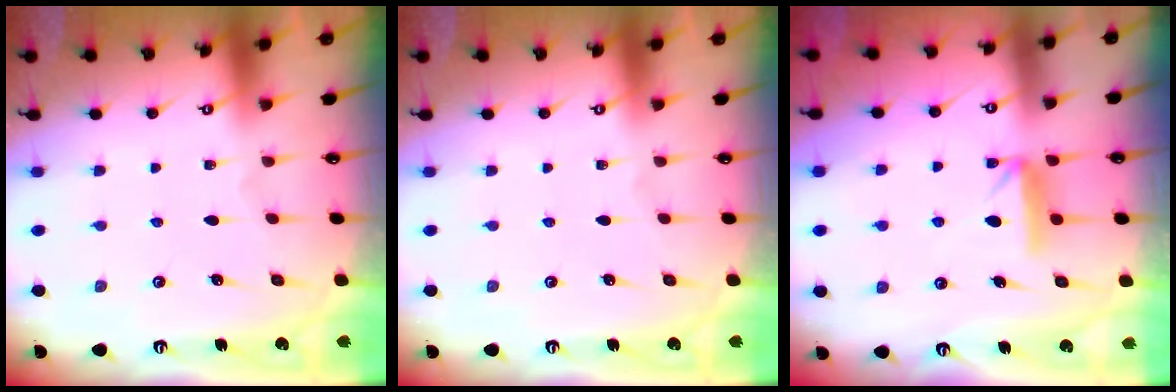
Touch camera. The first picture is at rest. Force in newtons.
{"total": 0.0}
{"total": 7.5, "press": 7.5, "slide": 0.4}